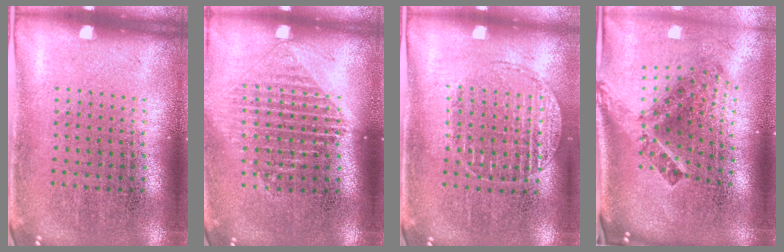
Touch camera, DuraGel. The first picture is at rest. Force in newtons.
{"total": 1.3, "press": 1.2, "slide": 0.5}
{"total": 1.2, "press": 1.1, "slide": 0.4}
{"total": 3.0, "press": 1.7, "slide": 2.4}